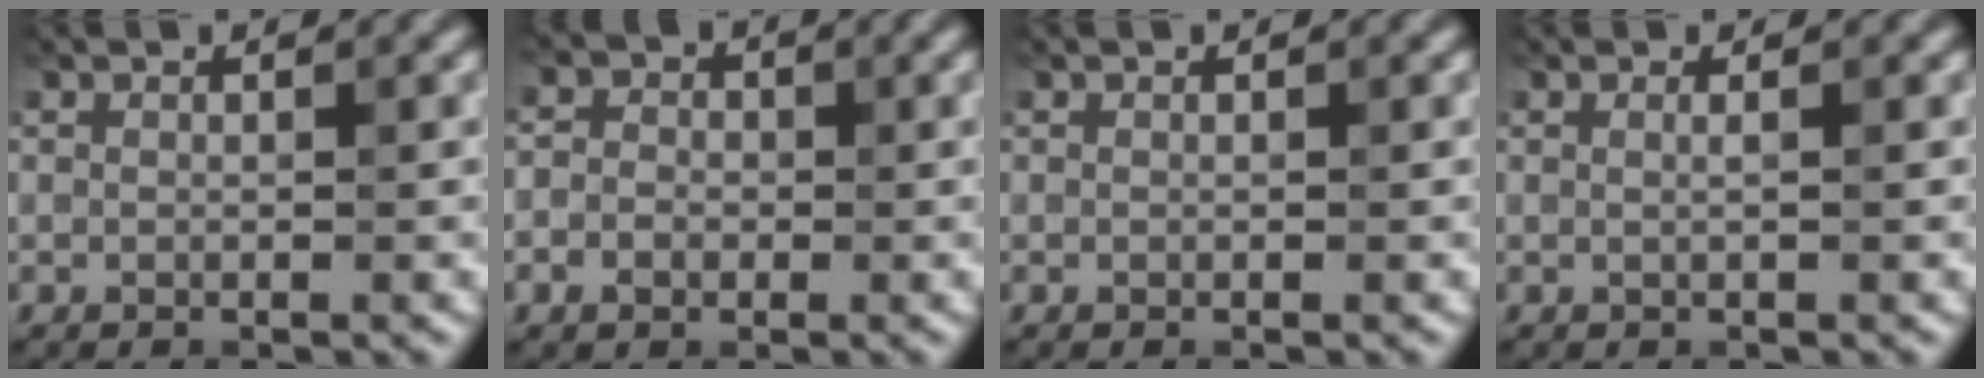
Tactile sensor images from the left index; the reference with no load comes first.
{"total": 2.5, "force": [-0.4, 2.2, 1.2], "torque": [-0.005, 0.003, -0.019]}
{"total": 0.0}
{"total": 1.1, "force": [0.3, 0.5, 1.0], "torque": [-0.007, -0.004, -0.007]}